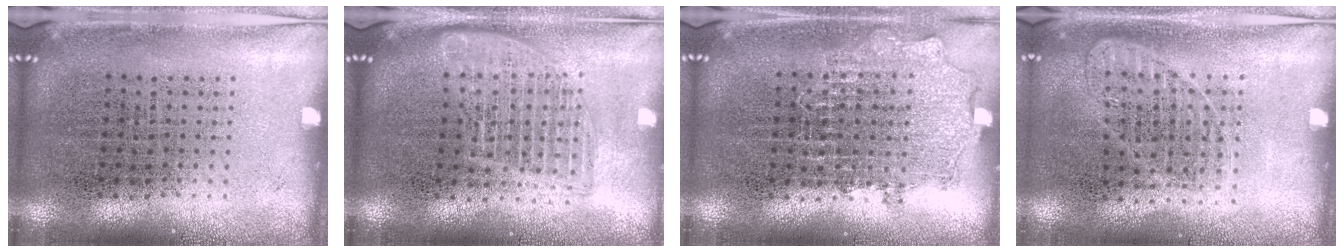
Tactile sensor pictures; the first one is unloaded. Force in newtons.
{"total": 1.6, "press": 1.5, "slide": 0.8}
{"total": 0.9, "press": 0.9, "slide": 0.2}
{"total": 1.1, "press": 1.1, "slide": 0.2}